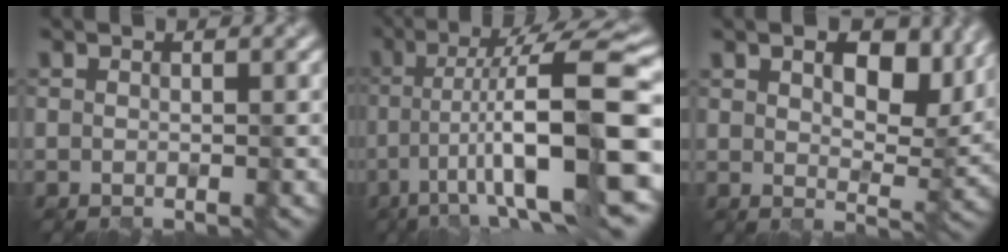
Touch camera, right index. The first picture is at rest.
{"total": 12.7, "force": [-3.3, 2.5, 12.0], "torque": [-0.186, 0.018, -0.049]}
{"total": 7.8, "force": [3.9, 3.8, 5.5], "torque": [-0.083, 0.002, 0.066]}